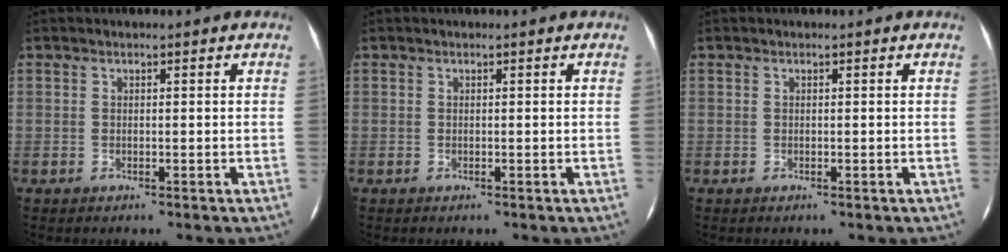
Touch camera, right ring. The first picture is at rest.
{"total": 0.0}
{"total": 0.0}